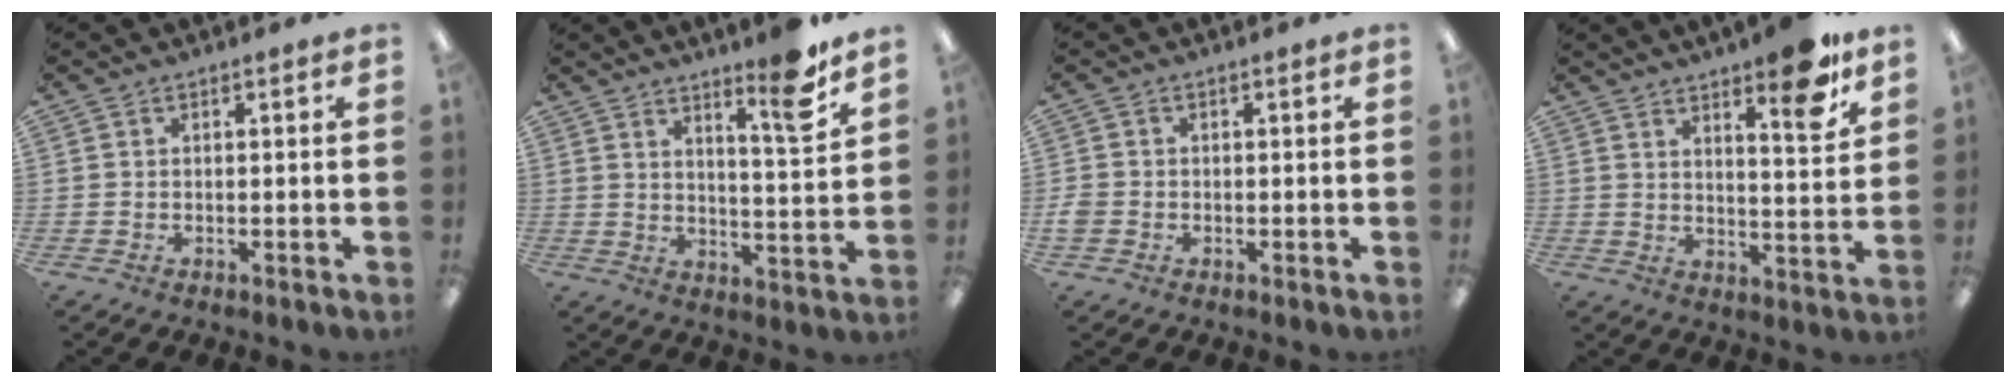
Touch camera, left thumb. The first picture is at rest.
{"total": 10.3, "force": [7.9, 1.0, 6.6], "torque": [-0.092, -0.054, 0.125]}
{"total": 2.1, "force": [-0.5, 1.7, 1.0], "torque": [-0.015, 0.004, -0.010]}
{"total": 10.8, "force": [7.9, 2.2, 6.9], "torque": [-0.089, -0.049, 0.127]}